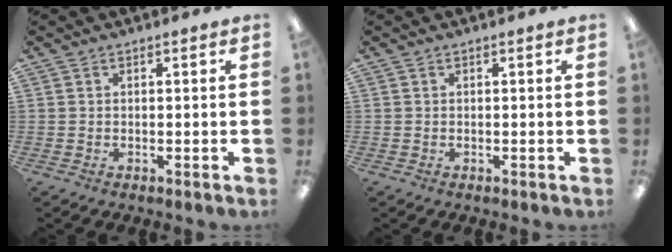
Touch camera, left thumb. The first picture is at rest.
{"total": 0.0}